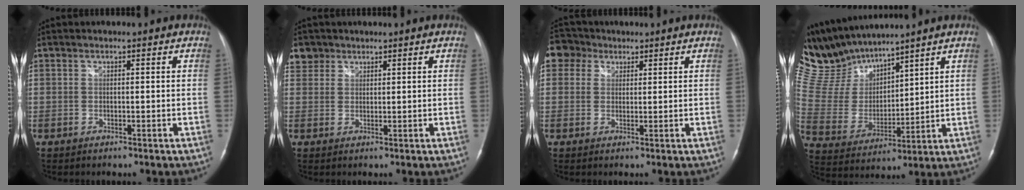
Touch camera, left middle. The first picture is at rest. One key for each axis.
{"total": 3.3, "fx": 2.3, "fy": 2.5, "fz": 0.0, "tx": 0.005, "ty": 0.009, "tz": 0.042}
{"total": 4.7, "fx": 2.5, "fy": 3.9, "fz": 0.7, "tx": -0.021, "ty": 0.021, "tz": 0.048}
{"total": 12.2, "fx": 11.6, "fy": 2.3, "fz": 3.0, "tx": -0.087, "ty": 0.014, "tz": 0.248}